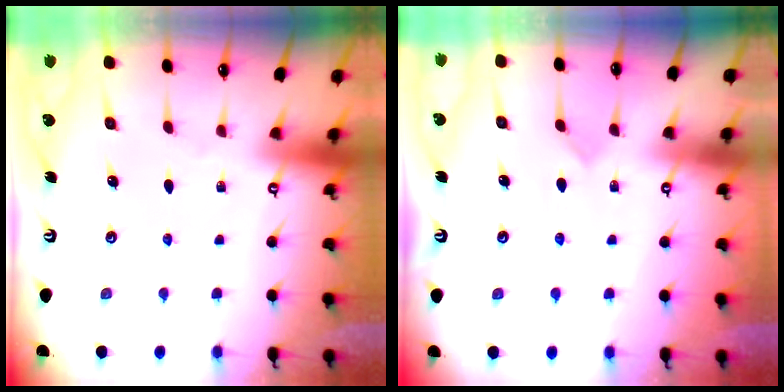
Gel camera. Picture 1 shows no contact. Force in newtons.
{"total": 2.5, "press": 2.5, "slide": 0.2}